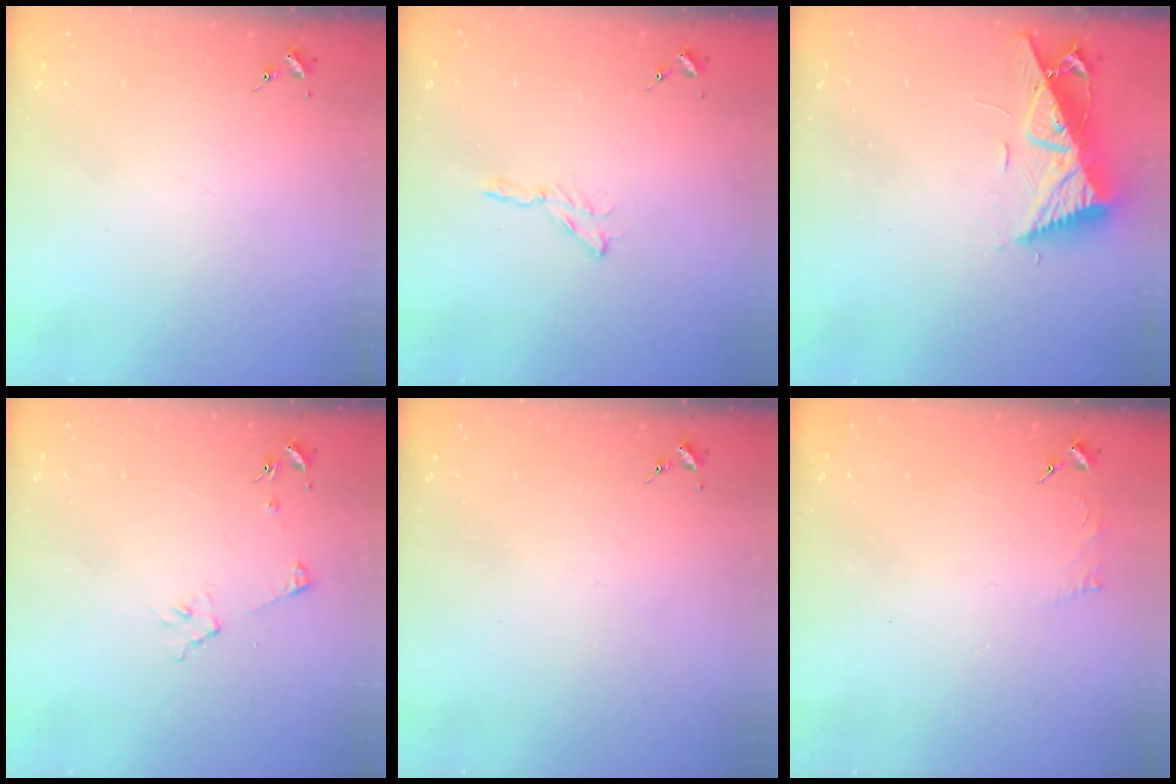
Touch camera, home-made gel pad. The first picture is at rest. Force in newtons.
{"total": 3.1, "press": 3.1, "slide": 0.3}
{"total": 10.8, "press": 10.8, "slide": 0.8}
{"total": 3.8, "press": 3.8, "slide": 0.5}
{"total": 0.0}
{"total": 2.4, "press": 2.4, "slide": 0.3}